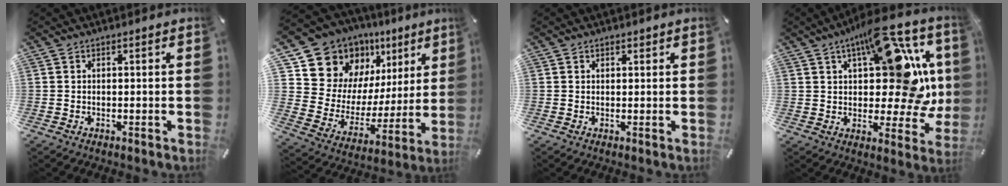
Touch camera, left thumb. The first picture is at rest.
{"total": 16.5, "force": [11.4, 11.2, 4.0], "torque": [-0.073, -0.095, 0.212]}
{"total": 0.9, "force": [0.6, 0.6, 0.0], "torque": [0.009, -0.002, 0.009]}
{"total": 21.9, "force": [7.1, 10.1, 18.1], "torque": [-0.256, -0.048, 0.115]}